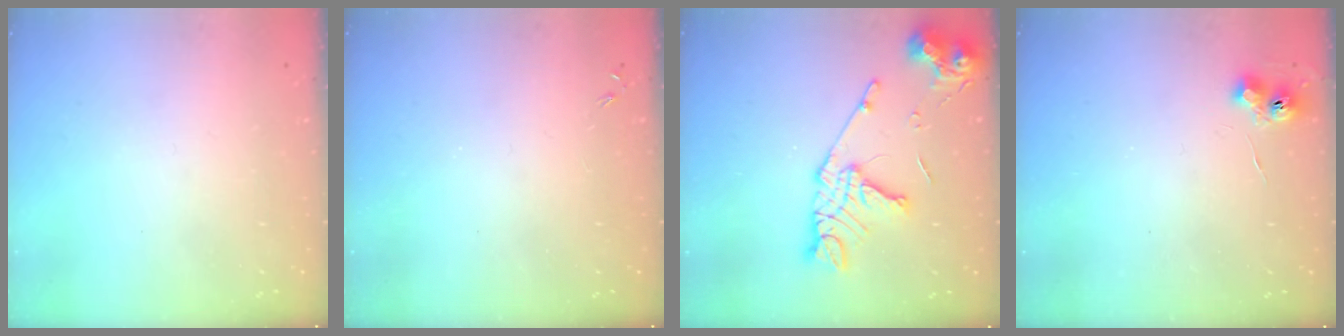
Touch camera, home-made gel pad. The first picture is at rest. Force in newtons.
{"total": 0.0}
{"total": 16.1, "press": 16.1, "slide": 1.6}
{"total": 6.3, "press": 6.3, "slide": 0.7}